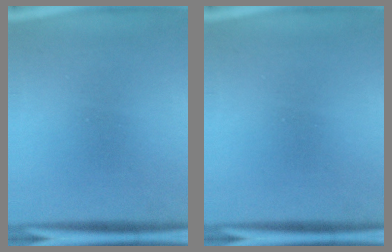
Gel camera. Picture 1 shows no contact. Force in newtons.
{"total": 0.0}